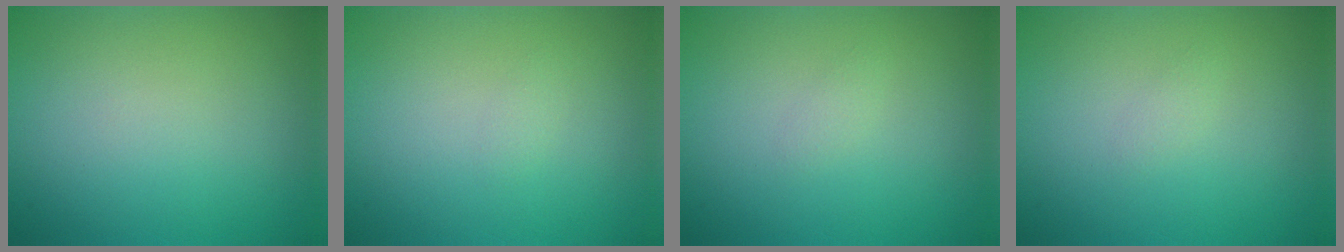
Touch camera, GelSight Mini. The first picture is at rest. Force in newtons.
{"total": 0.6, "press": 0.6, "slide": 0.0}
{"total": 0.7, "press": 0.7, "slide": 0.1}
{"total": 0.7, "press": 0.7, "slide": 0.1}